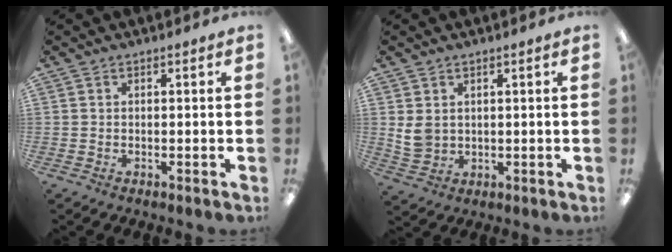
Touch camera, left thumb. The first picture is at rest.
{"total": 4.6, "force": [1.7, 3.5, 2.4], "torque": [-0.047, -0.002, 0.033]}